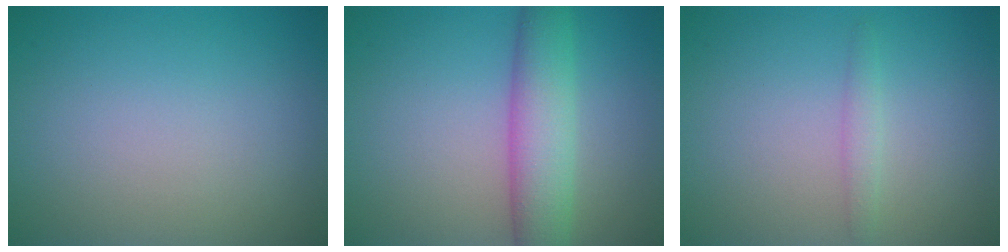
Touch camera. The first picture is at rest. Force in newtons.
{"total": 5.3, "press": 5.3, "slide": 0.1}
{"total": 1.1, "press": 1.1, "slide": 0.0}